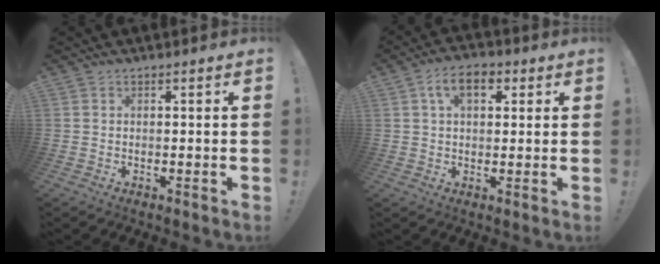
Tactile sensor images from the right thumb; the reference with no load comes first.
{"total": 8.4, "force": [2.9, 4.9, 6.2], "torque": [-0.099, 0.010, 0.053]}